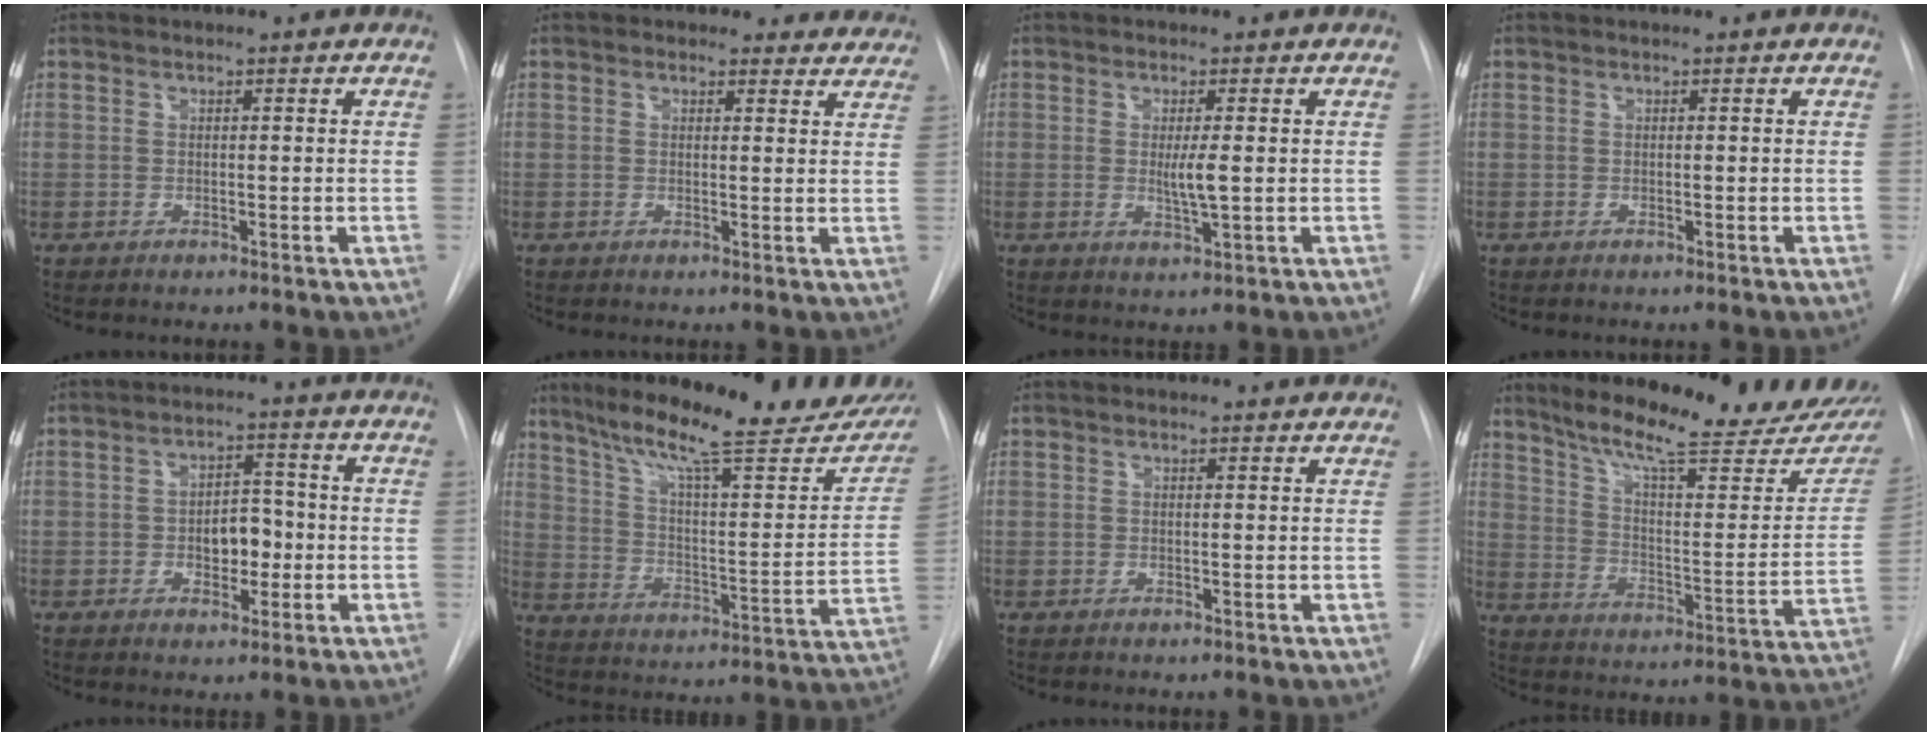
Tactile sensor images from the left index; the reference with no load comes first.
{"total": 7.0, "force": [6.2, 3.2, 0.4], "torque": [0.030, 0.000, 0.042]}
{"total": 3.3, "force": [0.1, 0.3, 3.3], "torque": [-0.063, -0.006, 0.002]}
{"total": 0.0}
{"total": 5.3, "force": [-0.9, 3.2, 4.2], "torque": [-0.059, 0.014, -0.011]}
{"total": 27.4, "force": [22.0, 4.5, 15.8], "torque": [-0.238, -0.031, 0.297]}
{"total": 1.9, "force": [1.8, 0.5, 0.5], "torque": [-0.015, 0.009, 0.015]}
{"total": 24.1, "force": [20.5, 3.0, 12.4], "torque": [-0.183, -0.060, 0.275]}